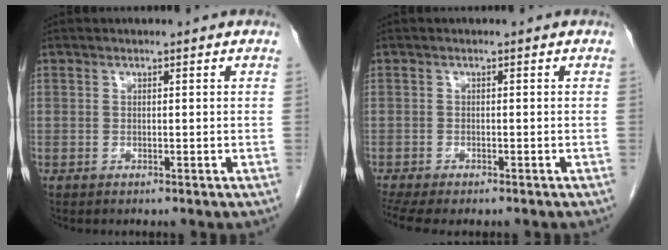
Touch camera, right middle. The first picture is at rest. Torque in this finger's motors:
{"motor_torque": [0.84, -0.57, 0.08, 0.08]}